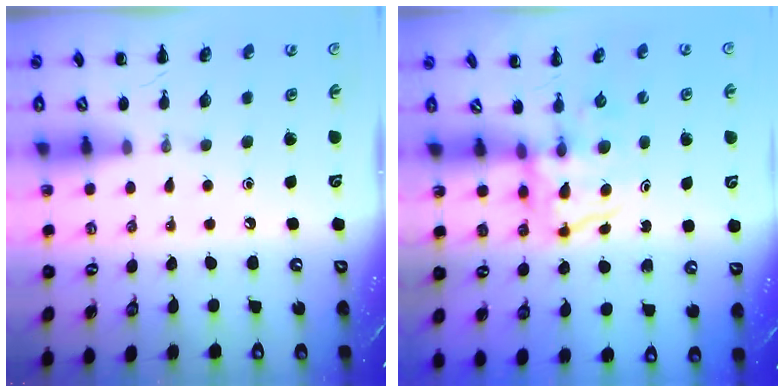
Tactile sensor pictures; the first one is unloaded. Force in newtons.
{"total": 3.7, "press": 3.7, "slide": 0.4}